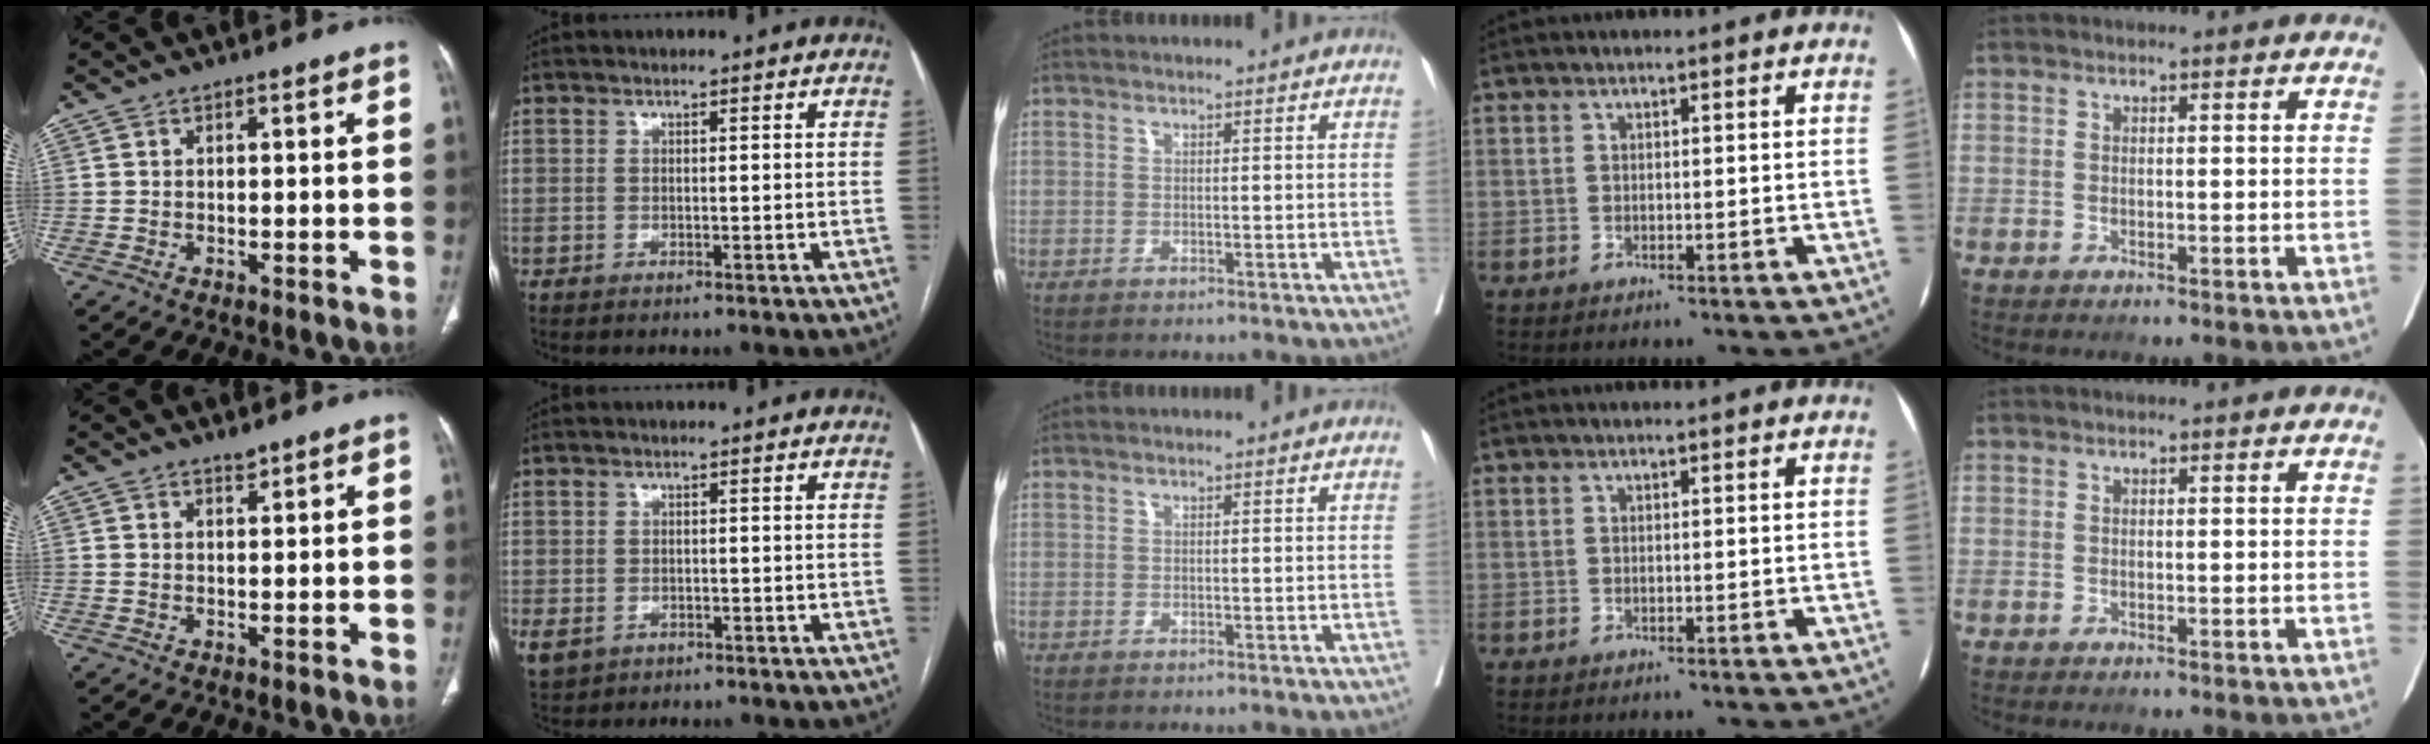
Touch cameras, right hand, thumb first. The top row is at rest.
{"thumb": {"total": 1.6, "force": [1.4, 0.3, 0.5], "torque": [0.004, -0.010, 0.025]}, "index": {"total": 4.6, "force": [-2.2, 3.6, 1.9], "torque": [-0.045, -0.003, -0.028]}}